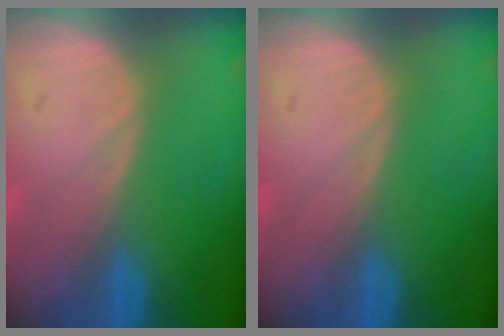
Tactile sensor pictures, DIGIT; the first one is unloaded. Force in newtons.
{"total": 0.0}